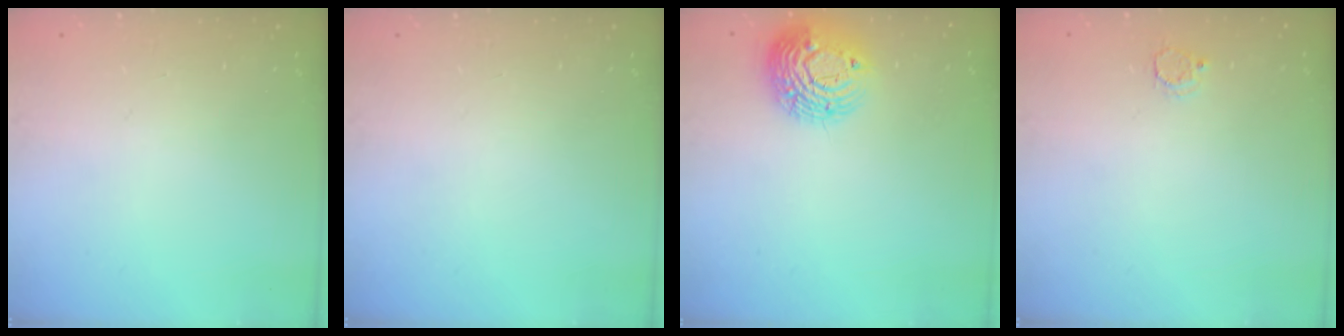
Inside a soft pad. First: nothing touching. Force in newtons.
{"total": 0.0}
{"total": 11.1, "press": 11.1, "slide": 0.9}
{"total": 2.5, "press": 2.5, "slide": 0.3}